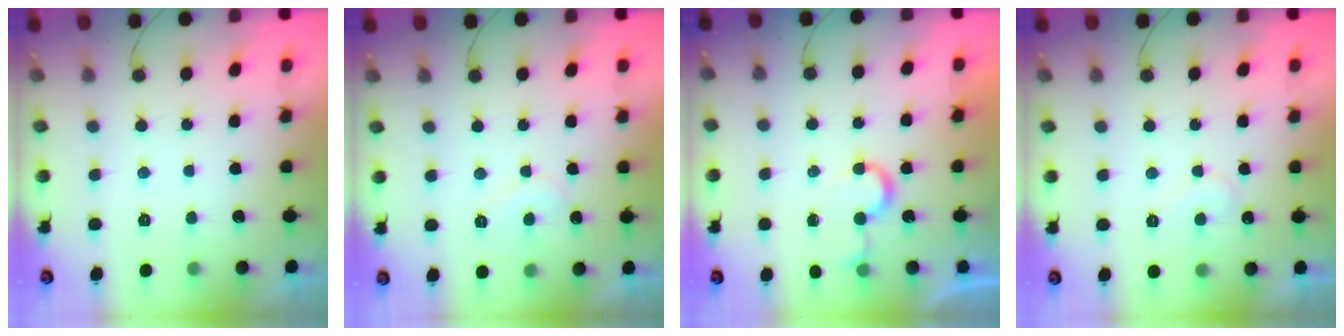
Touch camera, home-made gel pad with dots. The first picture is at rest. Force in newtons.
{"total": 6.1, "press": 6.1, "slide": 0.5}
{"total": 4.6, "press": 4.0, "slide": 2.3}
{"total": 4.9, "press": 4.9, "slide": 0.4}